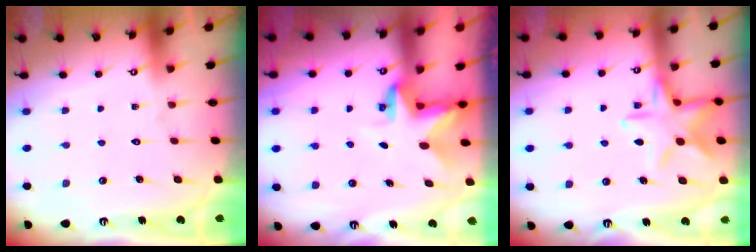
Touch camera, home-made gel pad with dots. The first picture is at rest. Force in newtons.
{"total": 3.1, "press": 3.1, "slide": 0.2}
{"total": 13.1, "press": 13.1, "slide": 0.8}